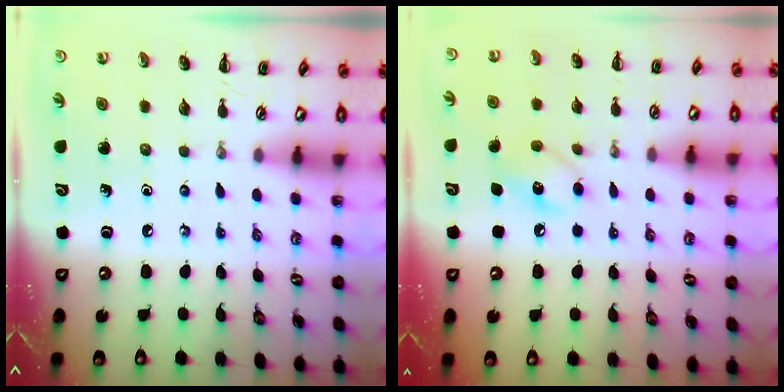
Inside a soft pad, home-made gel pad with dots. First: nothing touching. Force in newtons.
{"total": 8.8, "press": 8.7, "slide": 1.4}